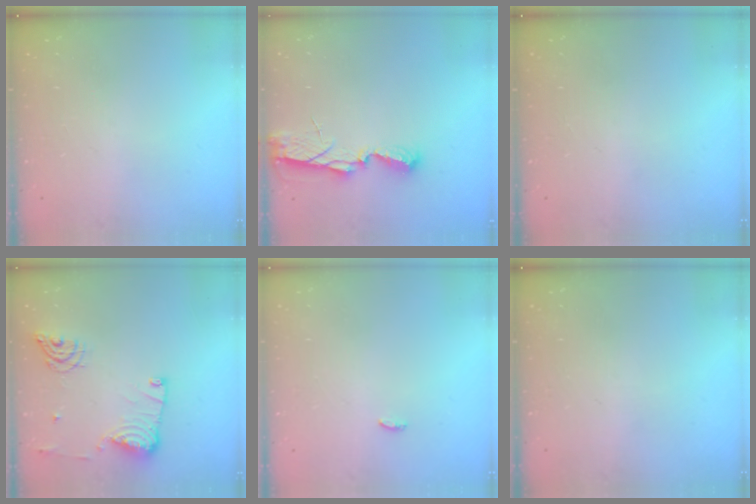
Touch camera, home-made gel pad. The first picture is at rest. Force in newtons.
{"total": 6.3, "press": 6.2, "slide": 0.4}
{"total": 0.0}
{"total": 13.4, "press": 13.4, "slide": 0.6}
{"total": 3.4, "press": 3.3, "slide": 1.0}
{"total": 0.0}